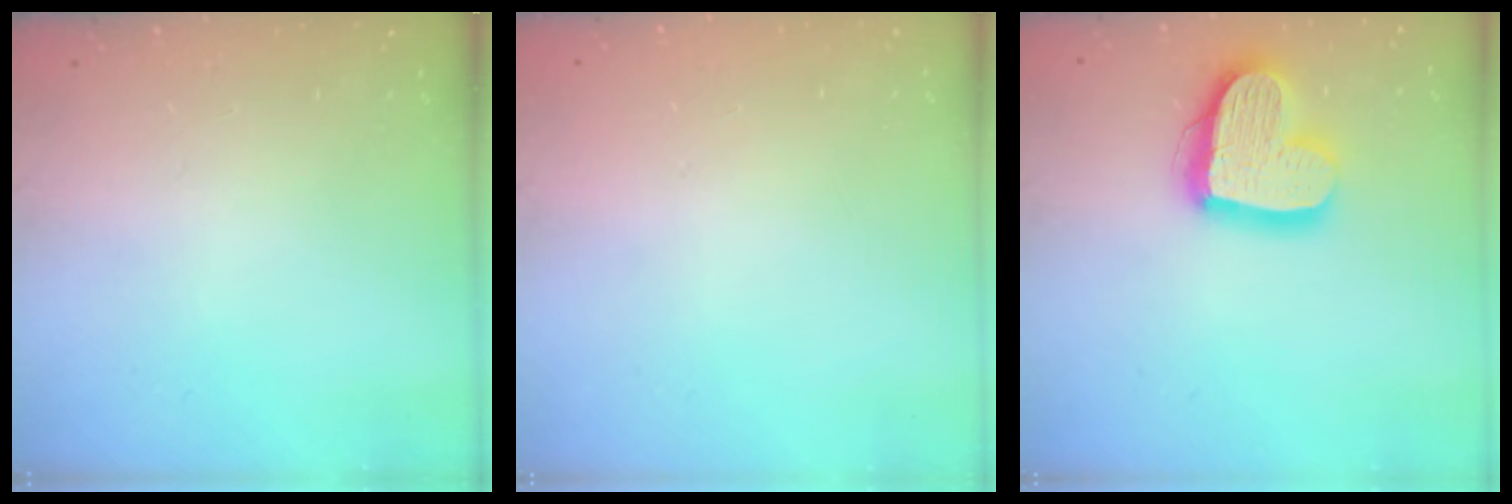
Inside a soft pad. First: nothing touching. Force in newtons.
{"total": 0.5, "press": 0.5, "slide": 0.1}
{"total": 17.6, "press": 17.5, "slide": 1.9}